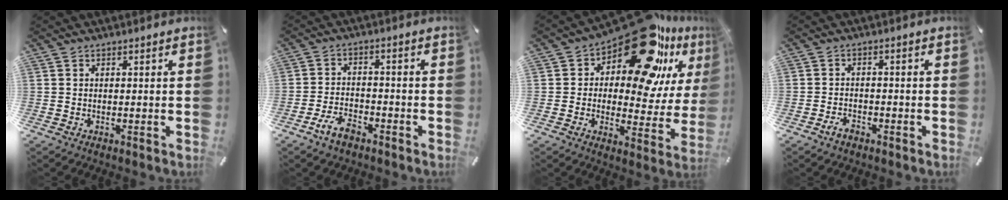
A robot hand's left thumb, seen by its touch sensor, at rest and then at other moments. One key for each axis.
{"total": 6.6, "fx": -4.3, "fy": 3.3, "fz": 3.7, "tx": -0.080, "ty": 0.019, "tz": -0.082}
{"total": 23.3, "fx": 14.1, "fy": 10.7, "fz": 15.0, "tx": -0.208, "ty": -0.097, "tz": 0.238}
{"total": 3.2, "fx": -2.2, "fy": 1.7, "fz": 1.7, "tx": -0.036, "ty": 0.010, "tz": -0.044}